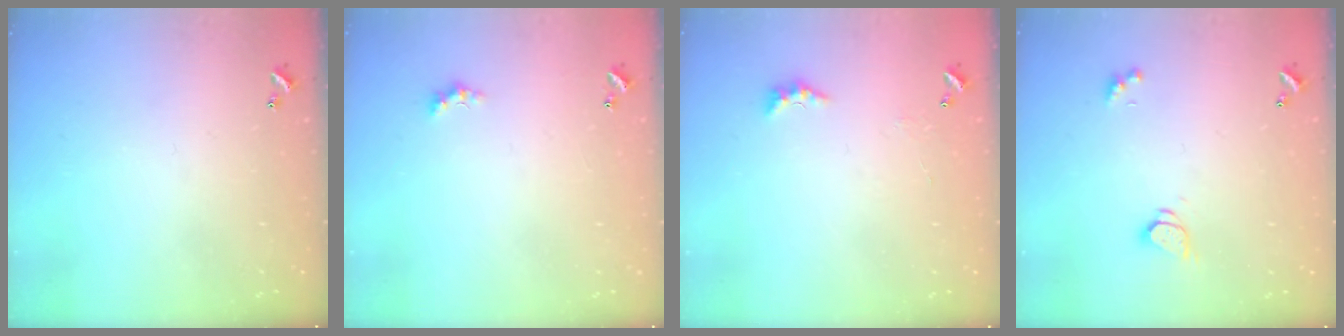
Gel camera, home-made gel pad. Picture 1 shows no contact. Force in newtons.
{"total": 0.8, "press": 0.6, "slide": 0.6}
{"total": 2.4, "press": 2.3, "slide": 0.6}
{"total": 1.8, "press": 1.8, "slide": 0.3}